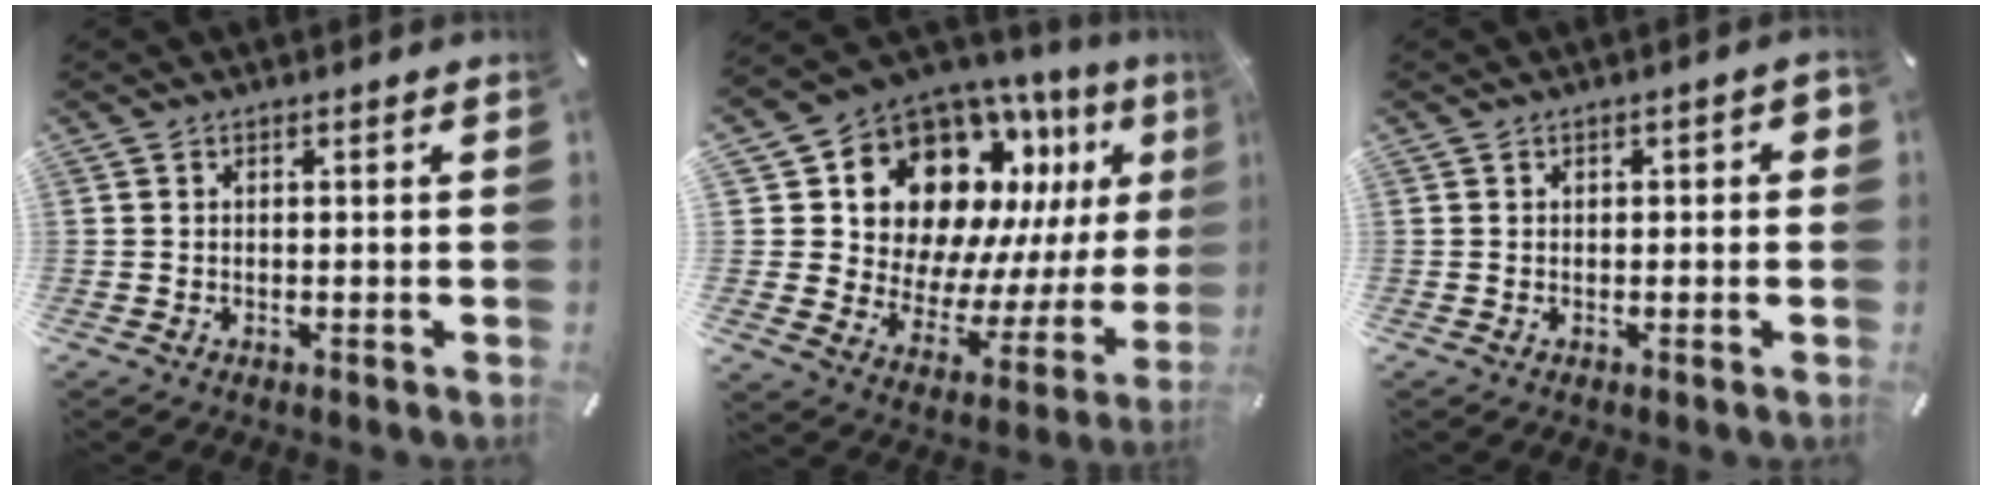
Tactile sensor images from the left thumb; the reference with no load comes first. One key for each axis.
{"total": 16.9, "fx": 10.2, "fy": 11.4, "fz": 7.2, "tx": -0.115, "ty": -0.102, "tz": 0.196}
{"total": 1.2, "fx": -0.2, "fy": 0.9, "fz": 0.8, "tx": -0.013, "ty": 0.005, "tz": -0.007}